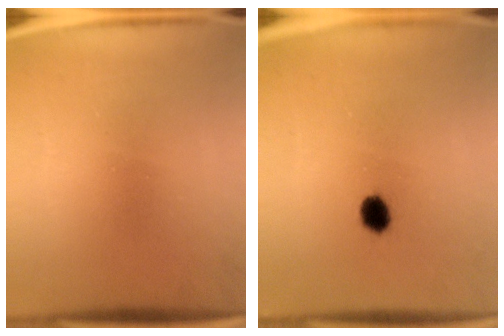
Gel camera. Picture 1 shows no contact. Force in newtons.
{"total": 4.1}